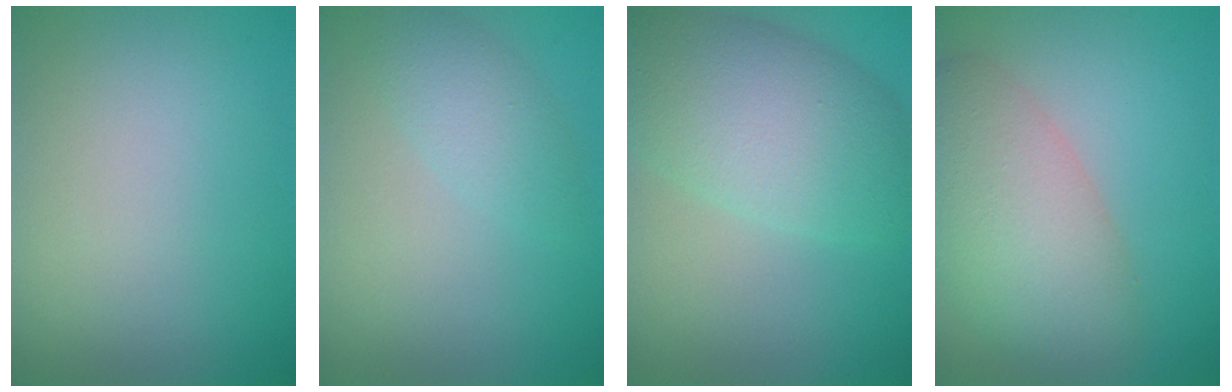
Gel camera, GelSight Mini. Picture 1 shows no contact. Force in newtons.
{"total": 2.5, "press": 2.5, "slide": 0.1}
{"total": 8.7, "press": 8.7, "slide": 0.2}
{"total": 7.4, "press": 7.4, "slide": 0.6}